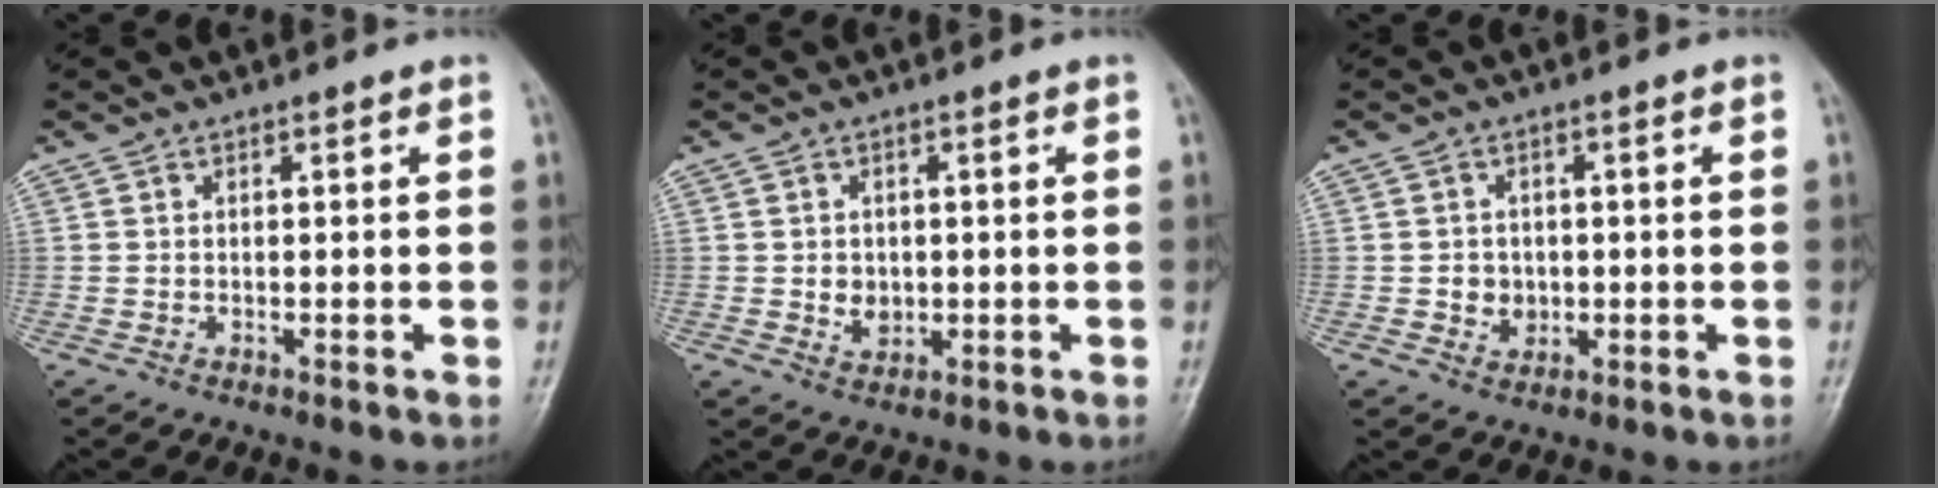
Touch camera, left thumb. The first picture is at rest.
{"total": 3.4, "force": [-0.1, 2.8, 1.9], "torque": [-0.019, 0.000, 0.004]}
{"total": 3.5, "force": [-0.3, 3.1, 1.6], "torque": [-0.009, 0.003, 0.000]}